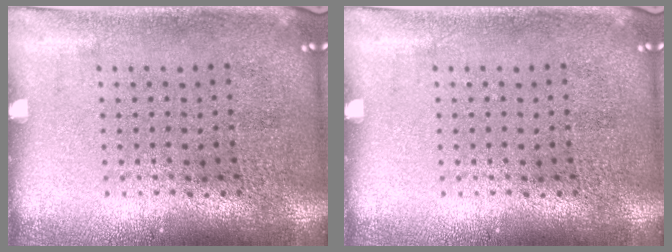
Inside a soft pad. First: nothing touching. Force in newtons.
{"total": 0.0}